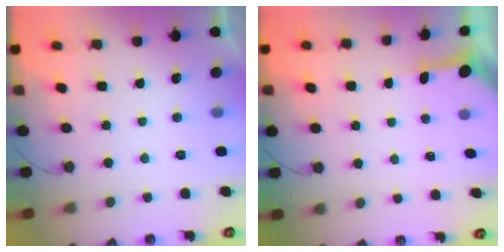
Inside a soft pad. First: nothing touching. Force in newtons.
{"total": 3.9, "press": 3.8, "slide": 0.2}